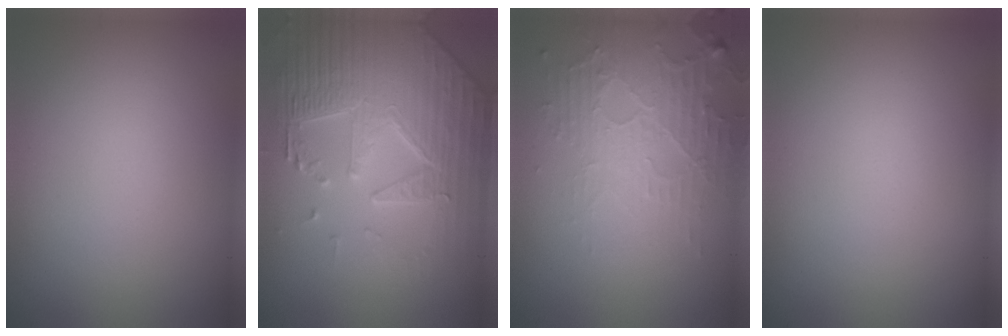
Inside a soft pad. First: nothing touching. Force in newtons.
{"total": 7.0, "press": 5.7, "slide": 4.2}
{"total": 5.2, "press": 3.3, "slide": 4.0}
{"total": 0.0}